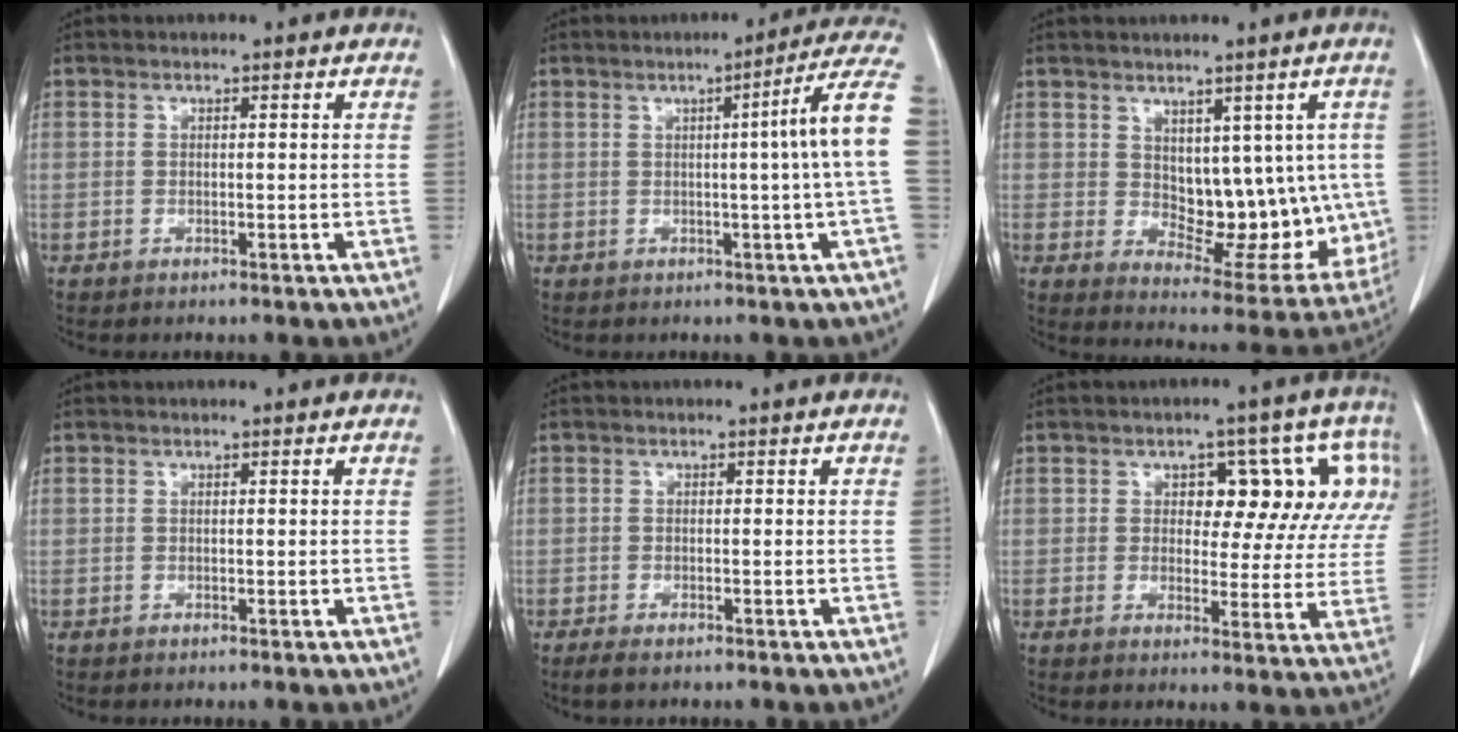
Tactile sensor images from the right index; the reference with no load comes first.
{"total": 9.4, "force": [0.4, -2.0, 9.2], "torque": [-0.106, 0.008, -0.001]}
{"total": 12.6, "force": [1.6, 6.9, 10.5], "torque": [-0.118, 0.001, 0.045]}
{"total": 0.0}
{"total": 2.0, "force": [-1.5, 0.6, 1.2], "torque": [-0.026, -0.005, -0.023]}
{"total": 12.5, "force": [3.6, 6.4, 10.1], "torque": [-0.103, 0.033, 0.043]}